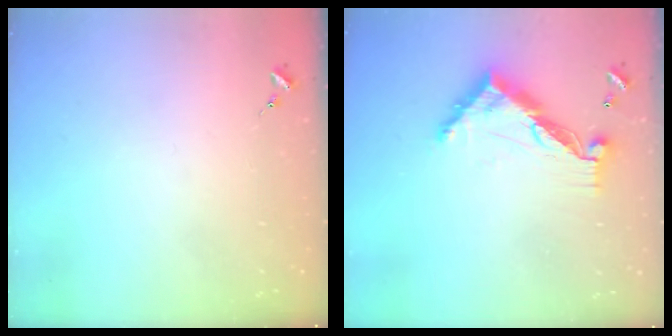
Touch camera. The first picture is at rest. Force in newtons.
{"total": 11.5, "press": 11.5, "slide": 1.0}